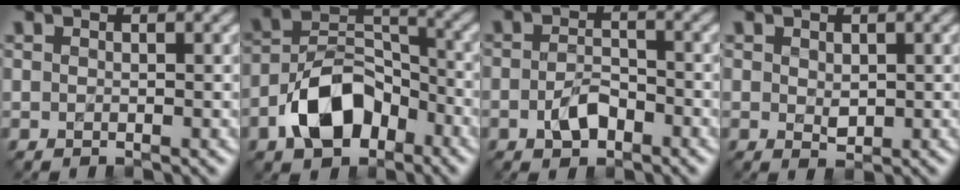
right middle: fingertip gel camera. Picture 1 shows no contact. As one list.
[{"total": 7.9, "force": [-4.1, 4.7, 4.9], "torque": [-0.081, 0.009, -0.082]}, {"total": 2.7, "force": [-1.3, 1.4, 1.9], "torque": [-0.037, 0.003, -0.025]}, {"total": 1.2, "force": [0.1, 0.8, 0.9], "torque": [-0.017, -0.004, 0.005]}]